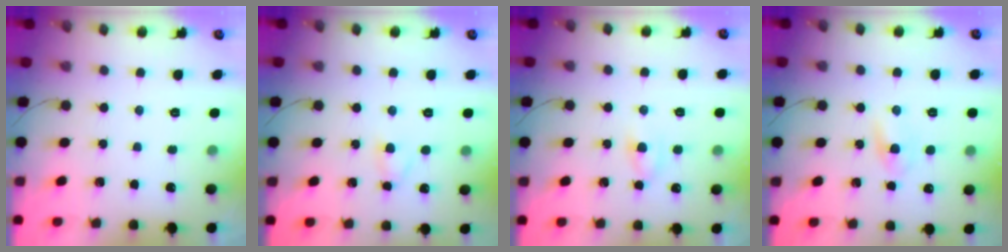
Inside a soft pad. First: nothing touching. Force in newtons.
{"total": 2.7, "press": 2.6, "slide": 0.9}
{"total": 2.9, "press": 2.8, "slide": 0.9}
{"total": 2.8, "press": 2.6, "slide": 1.1}